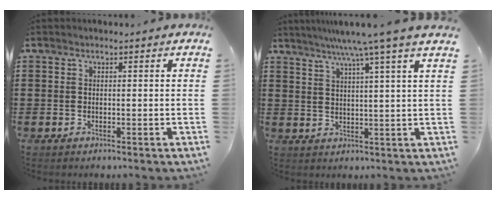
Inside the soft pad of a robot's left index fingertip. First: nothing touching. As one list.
[{"total": 6.9, "force": [5.1, -1.4, 4.5], "torque": [-0.099, -0.015, 0.082]}]